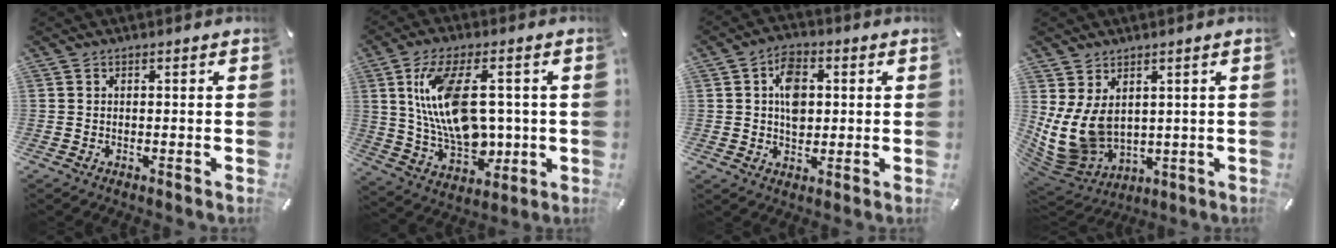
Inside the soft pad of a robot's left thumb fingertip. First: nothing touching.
{"total": 16.6, "force": [3.0, 9.6, 13.2], "torque": [-0.250, -0.001, 0.051]}
{"total": 8.1, "force": [1.2, 5.8, 5.5], "torque": [-0.070, 0.001, 0.018]}
{"total": 11.4, "force": [2.7, 9.1, 6.4], "torque": [-0.157, -0.031, 0.055]}